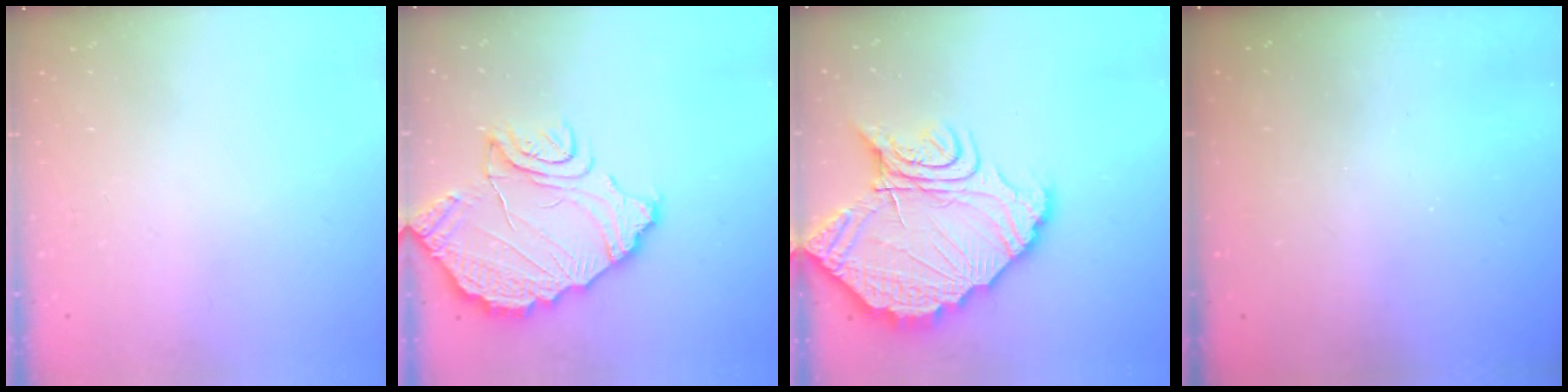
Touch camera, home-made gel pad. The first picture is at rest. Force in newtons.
{"total": 15.5, "press": 15.4, "slide": 1.4}
{"total": 19.1, "press": 19.1, "slide": 1.5}
{"total": 3.0, "press": 3.0, "slide": 0.1}